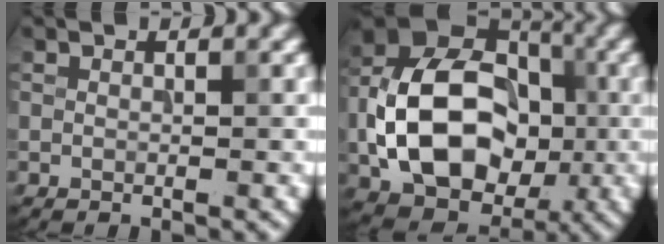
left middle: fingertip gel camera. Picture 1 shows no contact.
{"total": 14.0, "force": [-2.2, 10.0, 9.5], "torque": [-0.179, 0.008, -0.044]}